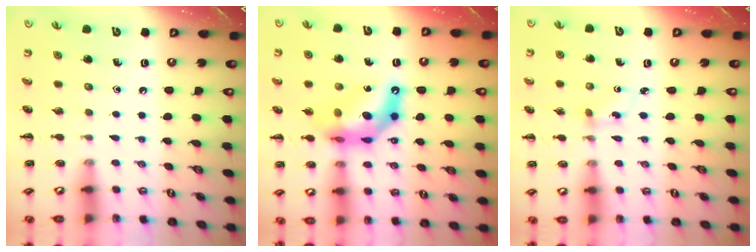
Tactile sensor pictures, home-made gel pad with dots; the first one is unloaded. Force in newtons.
{"total": 12.5, "press": 12.0, "slide": 3.5}
{"total": 1.6, "press": 1.4, "slide": 0.7}